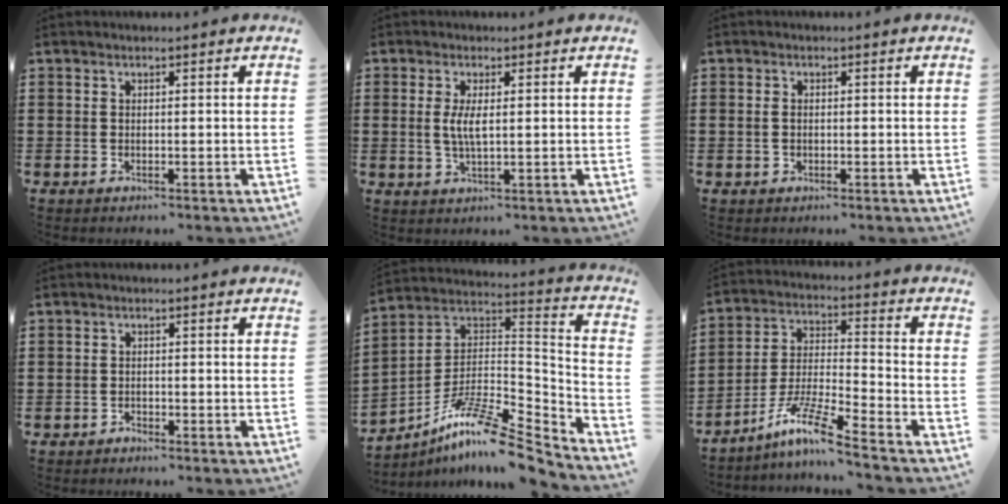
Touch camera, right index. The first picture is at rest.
{"total": 3.3, "force": [0.4, 0.8, 3.2], "torque": [-0.063, 0.000, 0.005]}
{"total": 1.2, "force": [-0.1, 0.8, 0.9], "torque": [-0.019, 0.005, -0.003]}
{"total": 1.0, "force": [-0.9, 0.3, -0.1], "torque": [-0.001, 0.004, -0.022]}
{"total": 11.6, "force": [-8.4, 2.4, 7.7], "torque": [-0.147, 0.011, -0.163]}
{"total": 10.0, "force": [-7.9, 0.3, 6.2], "torque": [-0.137, -0.003, -0.160]}